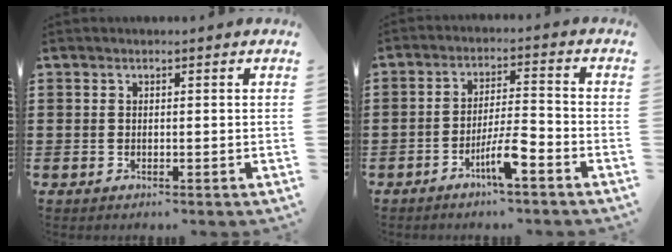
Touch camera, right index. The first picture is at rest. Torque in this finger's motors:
{"motor_torque": [2.14, 0.00, 0.65, 0.09]}